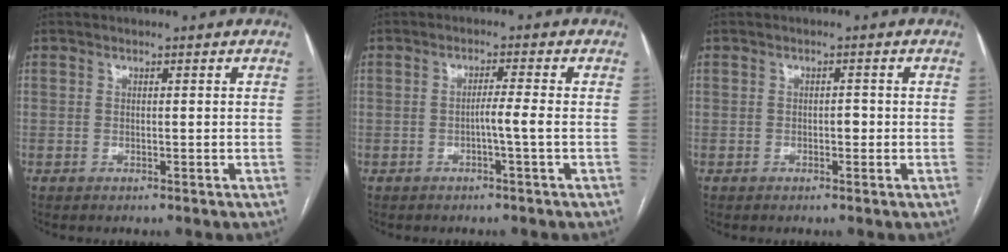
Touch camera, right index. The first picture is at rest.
{"total": 2.5, "force": [-0.8, -0.8, 2.3], "torque": [-0.035, 0.001, -0.015]}
{"total": 1.2, "force": [-0.3, 0.7, 0.9], "torque": [-0.010, 0.003, -0.004]}